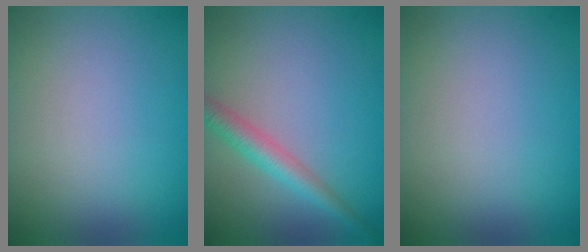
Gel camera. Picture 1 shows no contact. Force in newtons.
{"total": 2.8, "press": 2.8, "slide": 0.1}
{"total": 0.0}